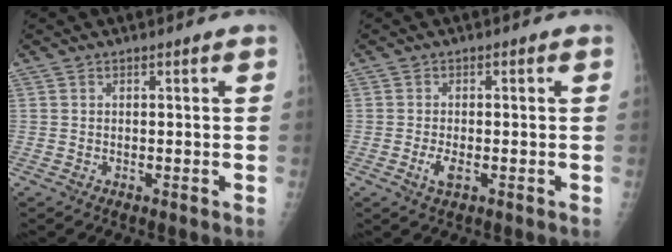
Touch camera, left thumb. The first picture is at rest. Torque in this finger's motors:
{"motor_torque": [-0.11, 0.10, 0.07, 0.00, 0.00]}